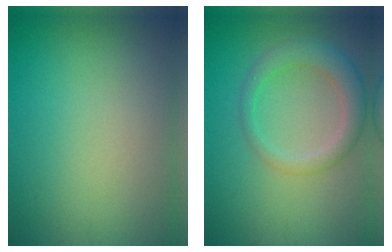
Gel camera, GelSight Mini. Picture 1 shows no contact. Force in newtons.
{"total": 3.6, "press": 3.6, "slide": 0.3}